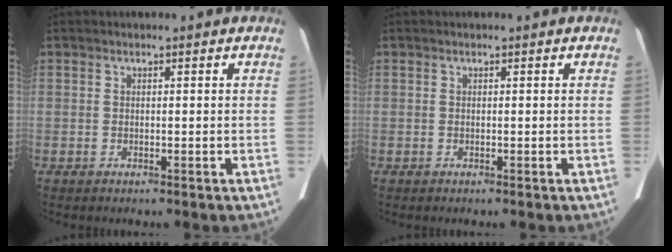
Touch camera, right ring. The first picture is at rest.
{"total": 0.0}